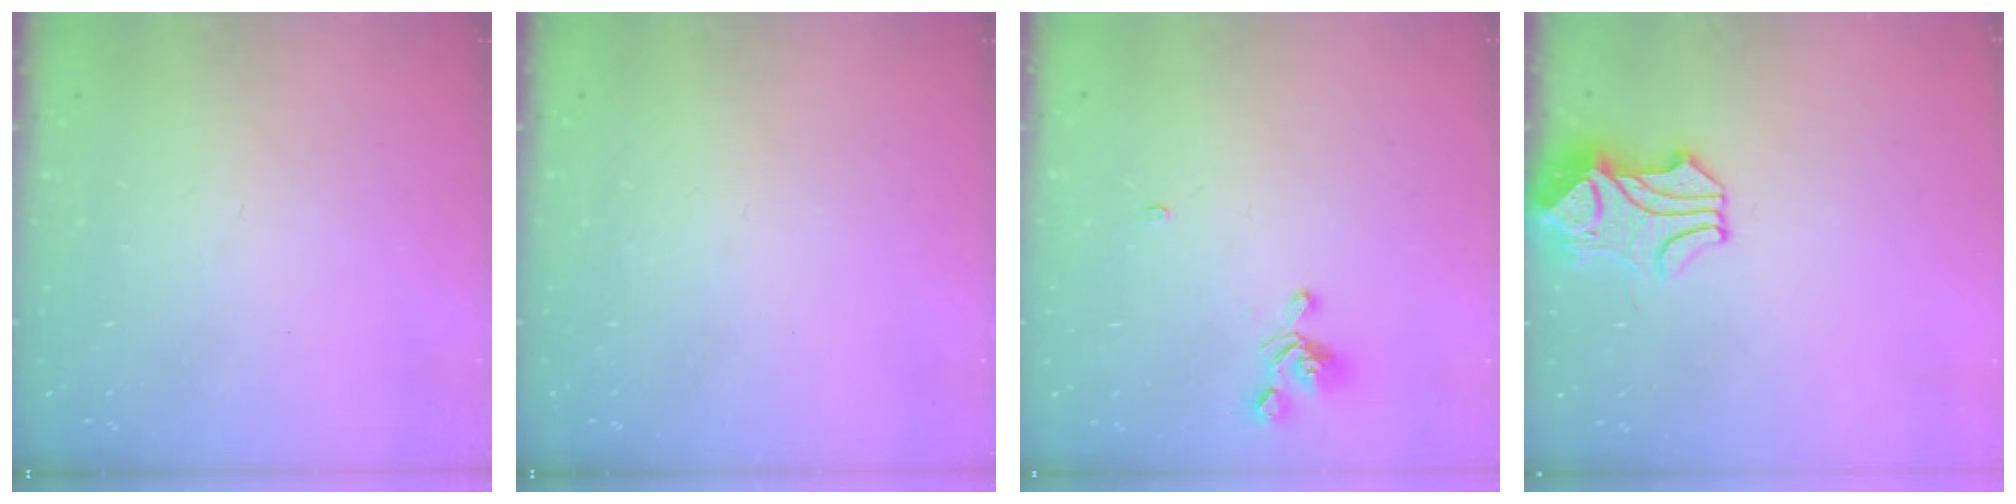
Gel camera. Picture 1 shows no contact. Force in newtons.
{"total": 0.0}
{"total": 3.8, "press": 3.7, "slide": 0.8}
{"total": 2.3, "press": 2.0, "slide": 1.1}